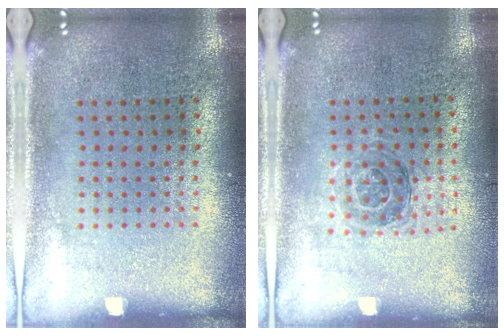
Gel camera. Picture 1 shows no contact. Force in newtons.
{"total": 1.1, "press": 1.0, "slide": 0.3}